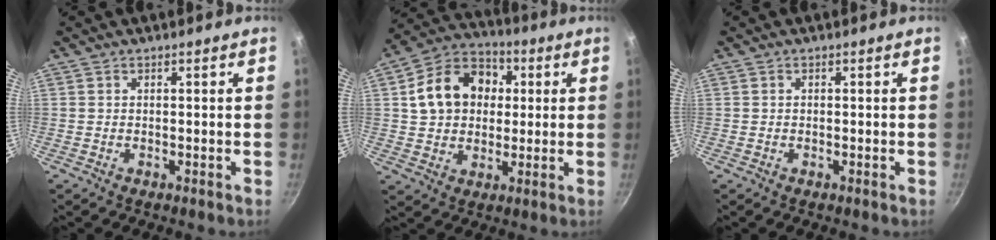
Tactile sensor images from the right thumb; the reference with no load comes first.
{"total": 14.9, "force": [2.7, 11.7, 8.7], "torque": [-0.124, 0.025, 0.034]}
{"total": 0.0}